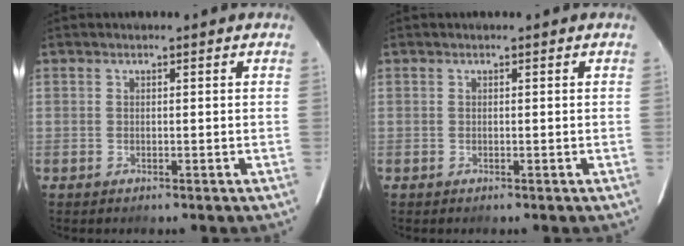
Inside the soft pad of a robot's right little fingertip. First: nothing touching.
{"total": 0.0}